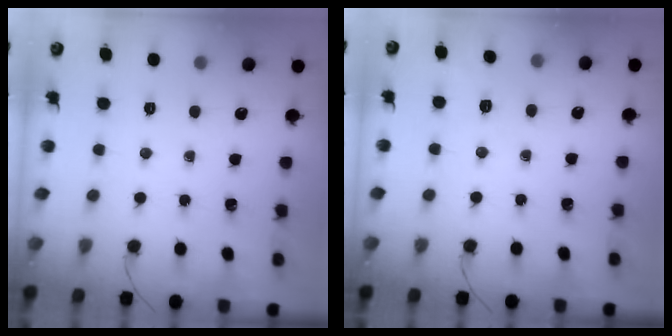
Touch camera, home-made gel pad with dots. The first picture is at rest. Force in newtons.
{"total": 2.3, "press": 0.6, "slide": 2.2}